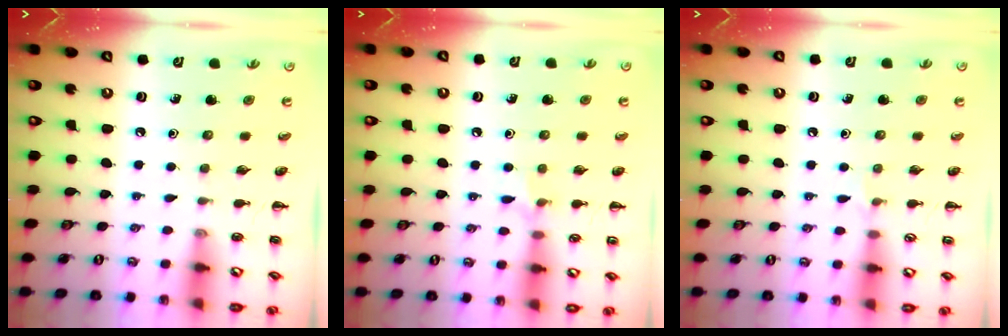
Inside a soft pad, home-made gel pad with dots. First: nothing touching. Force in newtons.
{"total": 5.4, "press": 5.1, "slide": 1.7}
{"total": 3.7, "press": 3.5, "slide": 1.3}